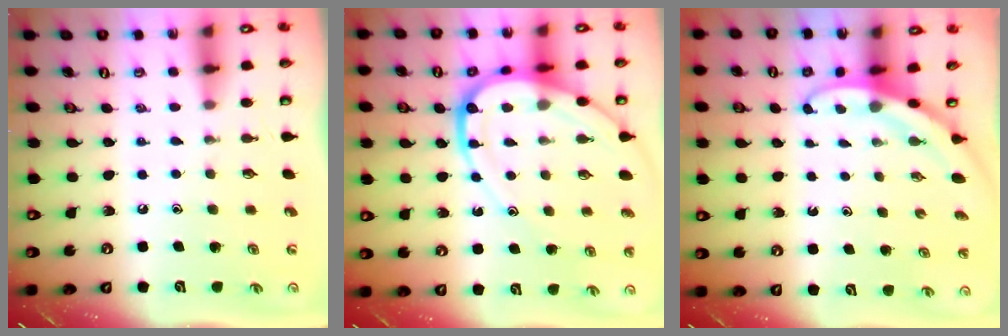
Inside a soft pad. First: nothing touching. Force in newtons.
{"total": 14.0, "press": 13.9, "slide": 1.5}
{"total": 3.1, "press": 3.1, "slide": 0.1}